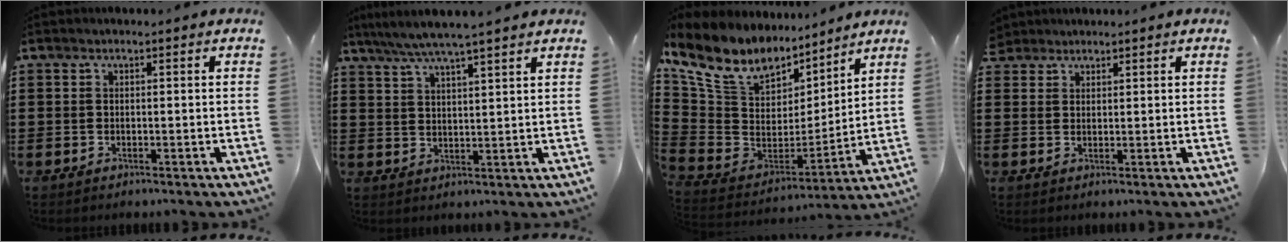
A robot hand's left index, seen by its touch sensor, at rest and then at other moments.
{"total": 4.9, "force": [4.3, -0.4, 2.4], "torque": [-0.058, -0.018, 0.075]}
{"total": 10.9, "force": [8.4, 5.5, 4.1], "torque": [-0.141, -0.056, 0.151]}
{"total": 2.1, "force": [1.8, 1.0, -0.2], "torque": [-0.004, 0.006, 0.036]}